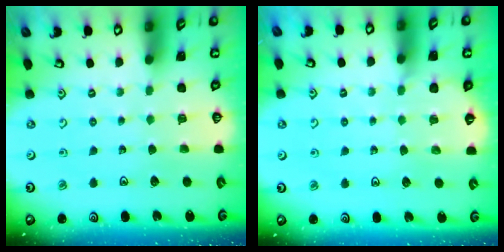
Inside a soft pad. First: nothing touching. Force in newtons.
{"total": 3.9, "press": 3.9, "slide": 0.6}